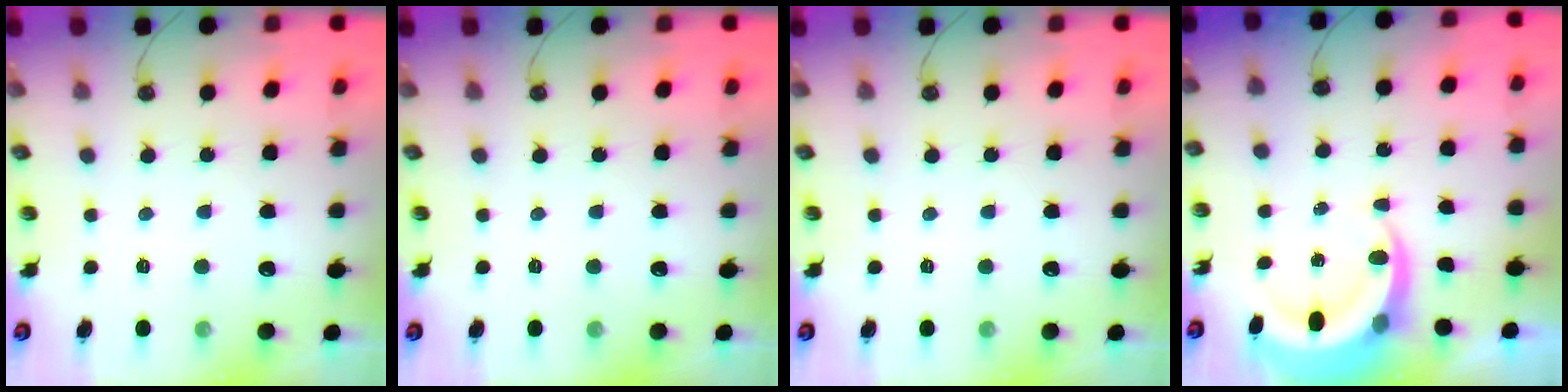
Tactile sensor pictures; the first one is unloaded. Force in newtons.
{"total": 0.0}
{"total": 0.0}
{"total": 6.0, "press": 6.0, "slide": 0.3}